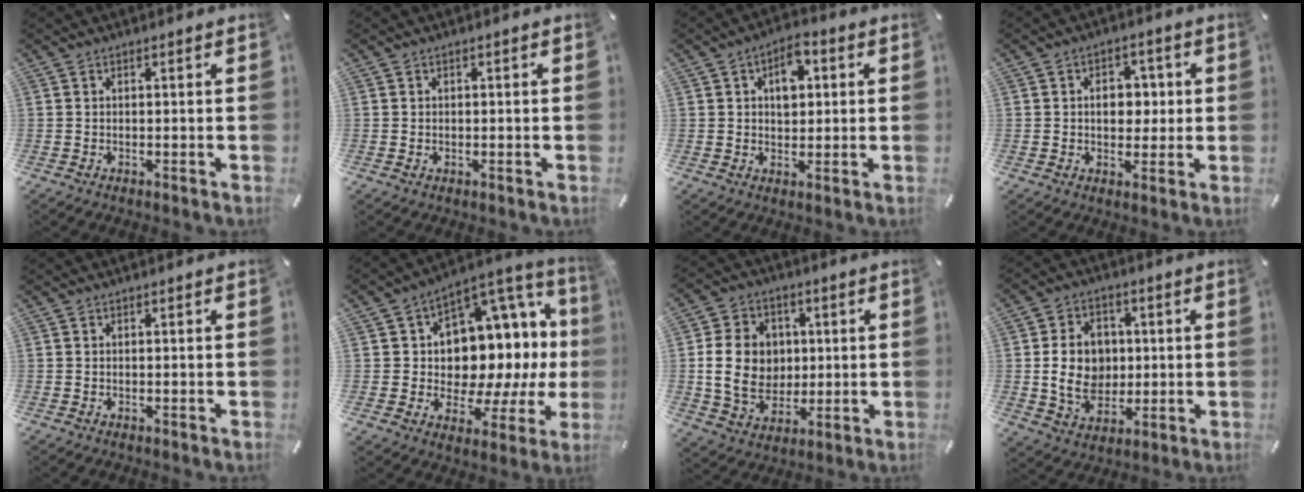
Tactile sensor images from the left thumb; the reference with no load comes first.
{"total": 0.6, "force": [0.0, 0.5, 0.4], "torque": [-0.008, 0.003, -0.002]}
{"total": 6.9, "force": [1.7, 4.6, 4.9], "torque": [-0.061, -0.003, 0.021]}
{"total": 7.3, "force": [0.5, 5.4, 4.9], "torque": [-0.061, 0.000, 0.000]}
{"total": 0.0}
{"total": 14.8, "force": [2.2, 11.5, 9.0], "torque": [-0.104, -0.051, 0.043]}
{"total": 13.3, "force": [1.1, 11.3, 6.9], "torque": [-0.140, 0.011, 0.025]}
{"total": 12.3, "force": [0.7, 9.9, 7.3], "torque": [-0.141, 0.010, 0.013]}